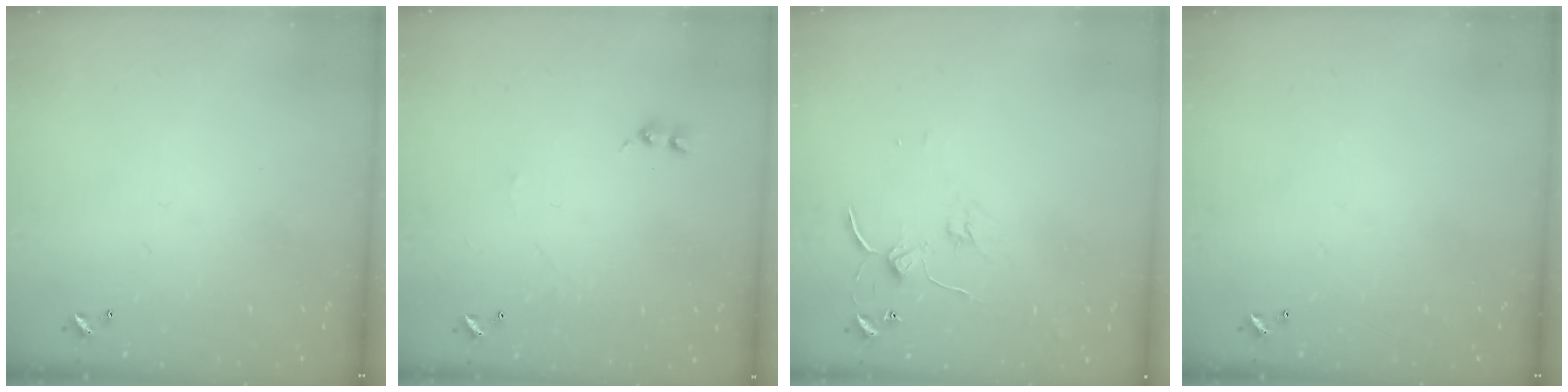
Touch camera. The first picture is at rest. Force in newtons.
{"total": 0.8, "press": 0.7, "slide": 0.5}
{"total": 1.4, "press": 1.3, "slide": 0.2}
{"total": 0.0}